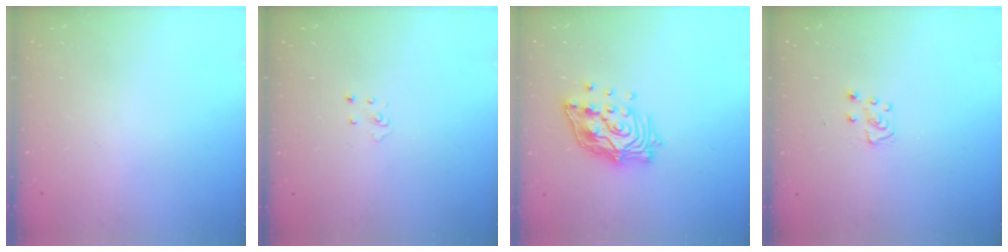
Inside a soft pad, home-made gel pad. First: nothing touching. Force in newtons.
{"total": 2.8, "press": 2.8, "slide": 0.3}
{"total": 14.9, "press": 14.8, "slide": 1.7}
{"total": 5.1, "press": 5.0, "slide": 0.6}